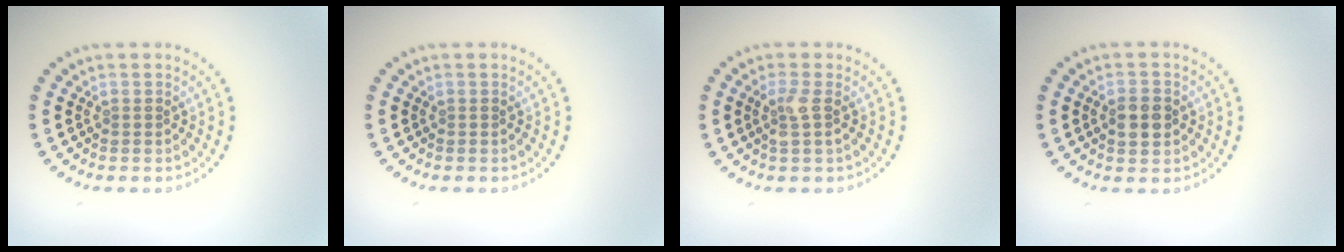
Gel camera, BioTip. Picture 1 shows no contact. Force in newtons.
{"total": 0.0}
{"total": 1.7, "press": 1.4, "slide": 1.0}
{"total": 3.1, "press": 3.1, "slide": 0.2}